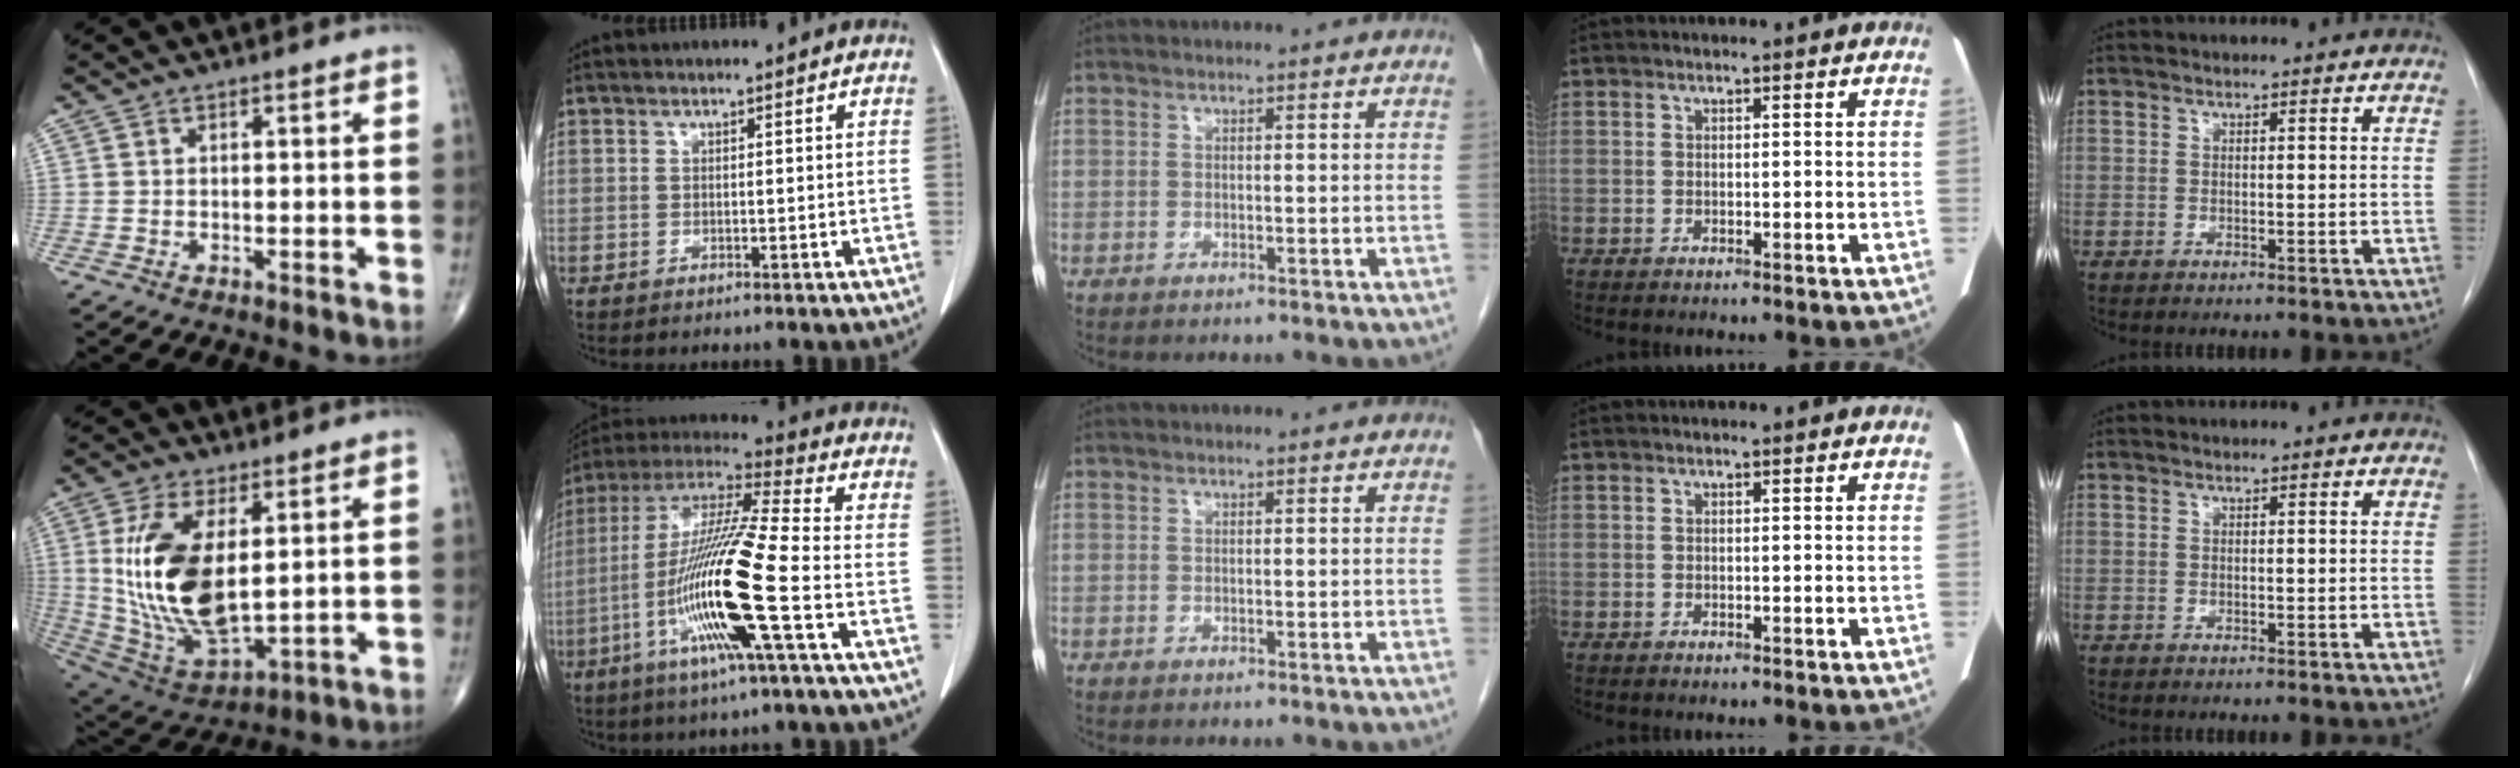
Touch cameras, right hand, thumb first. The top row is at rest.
{"thumb": {"total": 19.5, "force": [3.0, 9.4, 16.9], "torque": [-0.332, -0.024, 0.073]}, "index": {"total": 18.4, "force": [-5.7, -0.3, 17.5], "torque": [-0.354, -0.015, -0.118]}}